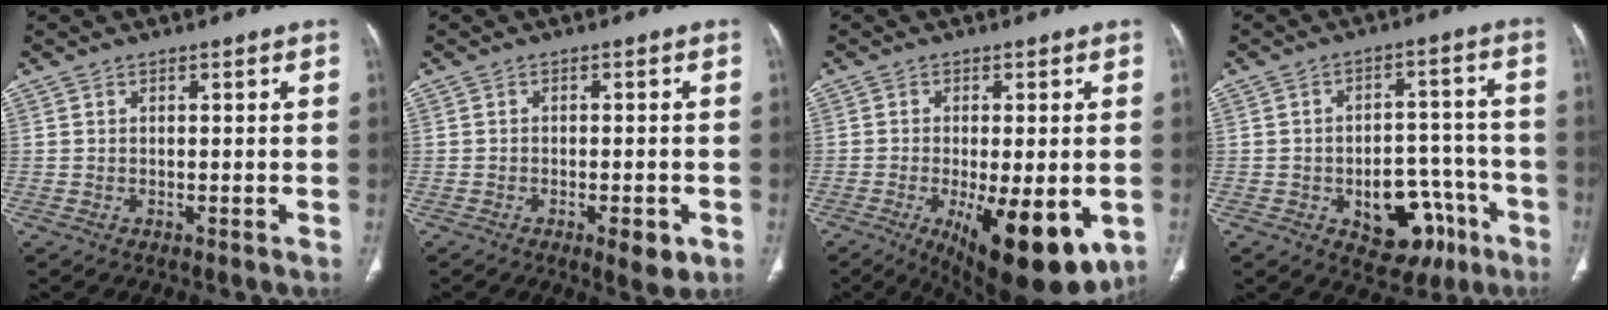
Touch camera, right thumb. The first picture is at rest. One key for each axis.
{"total": 4.6, "fx": -2.0, "fy": 1.7, "fz": 3.7, "tx": -0.044, "ty": -0.002, "tz": -0.023}
{"total": 16.4, "fx": -5.5, "fy": 6.1, "fz": 14.2, "tx": -0.175, "ty": -0.020, "tz": -0.065}
{"total": 13.4, "fx": -5.9, "fy": 8.4, "fz": 8.5, "tx": -0.069, "ty": 0.048, "tz": -0.070}